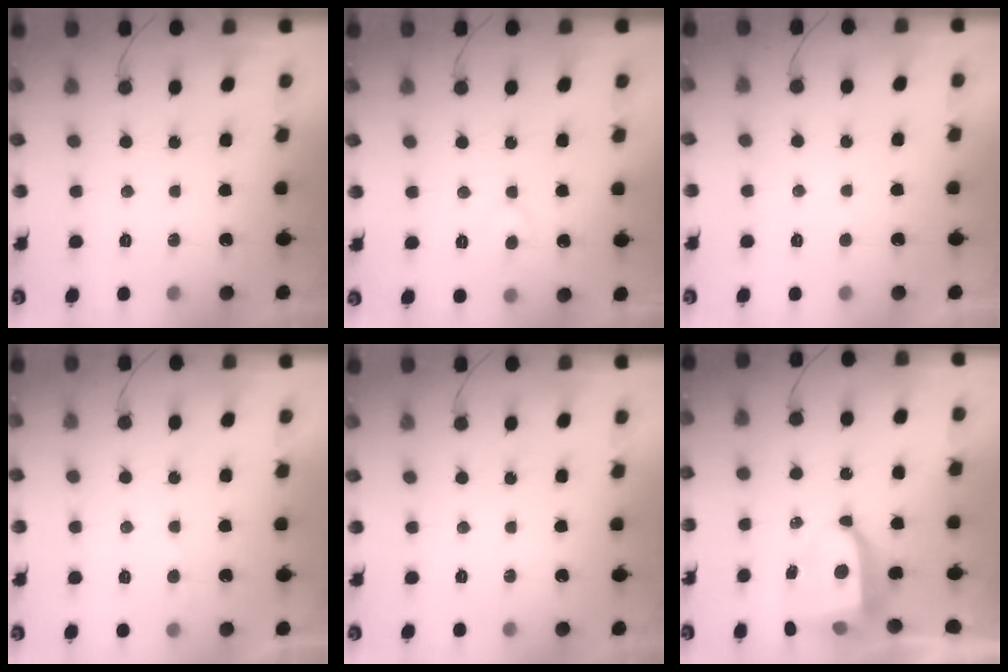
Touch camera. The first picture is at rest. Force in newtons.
{"total": 5.2, "press": 5.2, "slide": 0.1}
{"total": 2.1, "press": 2.1, "slide": 0.2}
{"total": 2.1, "press": 2.1, "slide": 0.2}
{"total": 0.0}
{"total": 7.8, "press": 7.8, "slide": 0.5}